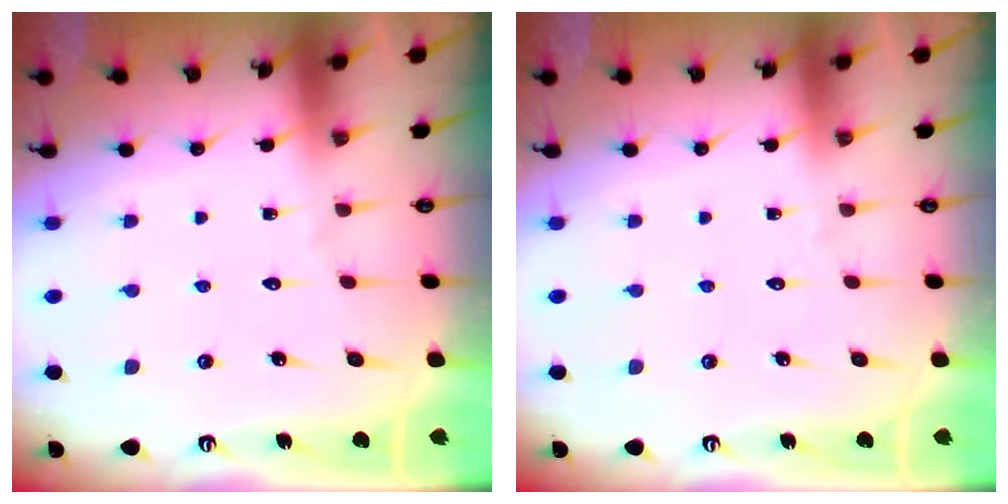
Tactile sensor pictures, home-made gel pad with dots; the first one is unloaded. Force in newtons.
{"total": 0.0}